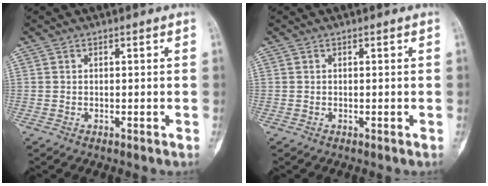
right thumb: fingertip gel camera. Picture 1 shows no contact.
{"total": 0.0}